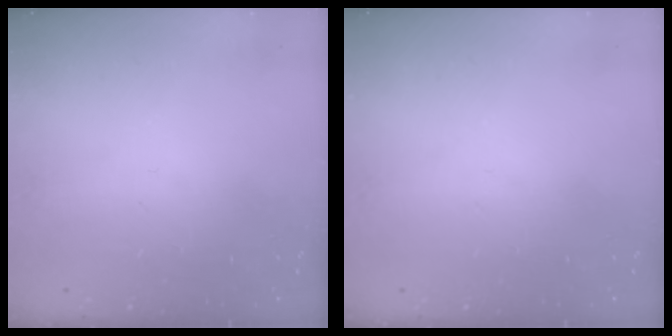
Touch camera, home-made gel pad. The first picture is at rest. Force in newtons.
{"total": 0.0}